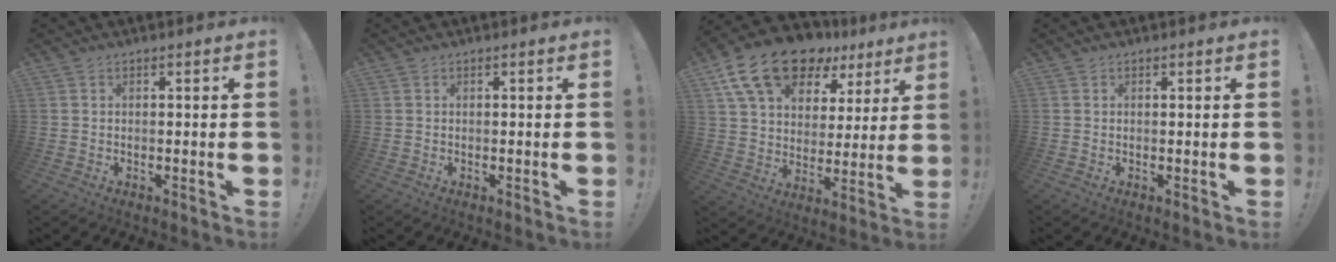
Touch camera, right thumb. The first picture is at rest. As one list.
[{"total": 0.0}, {"total": 19.3, "force": [12.4, 10.6, 10.4], "torque": [-0.174, -0.073, 0.223]}, {"total": 0.0}]